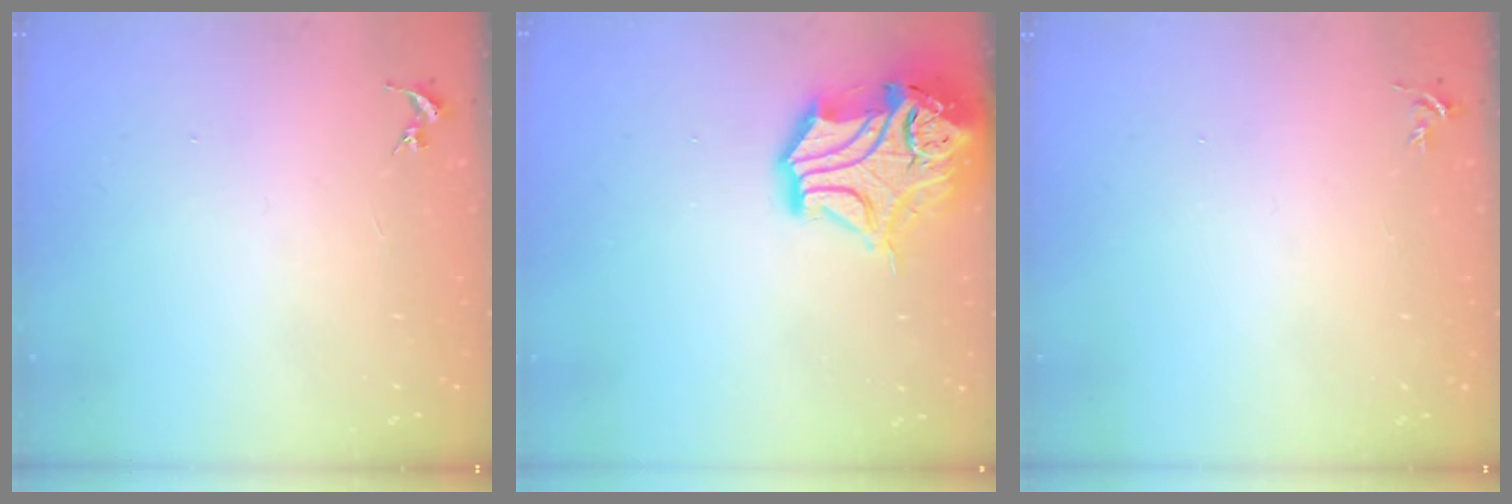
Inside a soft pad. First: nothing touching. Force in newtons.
{"total": 17.4, "press": 17.2, "slide": 2.6}
{"total": 3.7, "press": 3.7, "slide": 0.5}